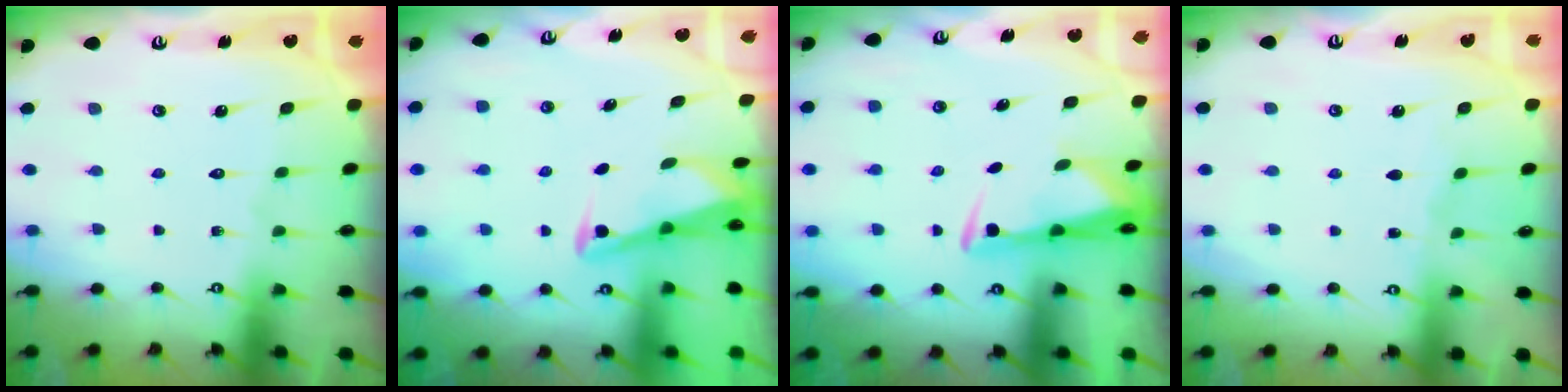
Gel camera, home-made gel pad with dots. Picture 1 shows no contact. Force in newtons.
{"total": 2.9, "press": 2.9, "slide": 0.4}
{"total": 2.9, "press": 2.7, "slide": 0.9}
{"total": 2.7, "press": 2.7, "slide": 0.4}